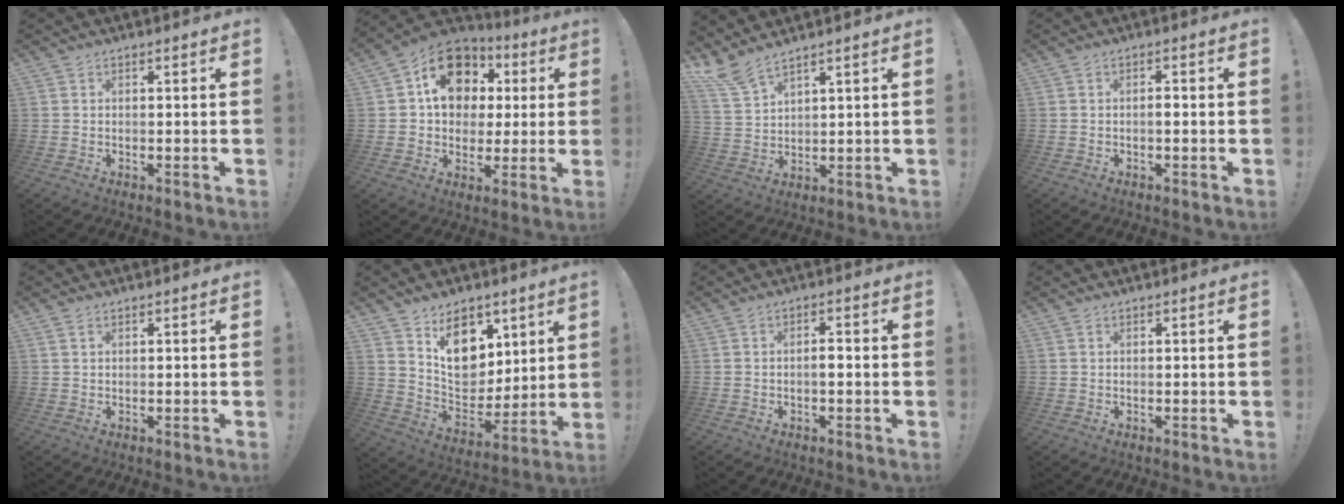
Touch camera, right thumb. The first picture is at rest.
{"total": 17.1, "force": [5.3, 13.5, 9.0], "torque": [-0.121, -0.006, 0.105]}
{"total": 7.1, "force": [6.1, 1.4, 3.4], "torque": [-0.074, -0.031, 0.115]}
{"total": 1.7, "force": [-0.7, 0.5, 1.5], "torque": [-0.020, 0.002, -0.015]}
{"total": 0.9, "force": [0.5, 0.5, 0.6], "torque": [-0.013, 0.001, 0.010]}
{"total": 14.9, "force": [9.0, 10.1, 6.2], "torque": [-0.082, -0.060, 0.171]}
{"total": 2.5, "force": [-0.8, 0.8, 2.2], "torque": [-0.033, 0.004, -0.018]}
{"total": 0.0}